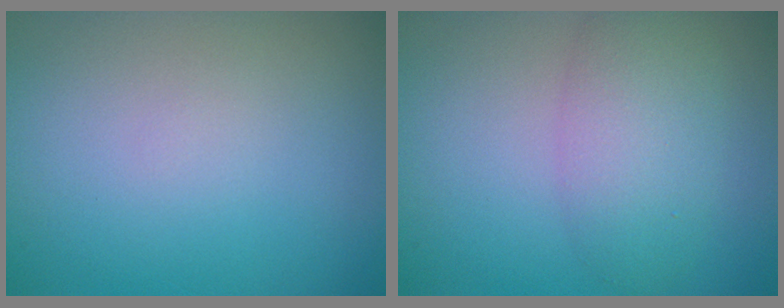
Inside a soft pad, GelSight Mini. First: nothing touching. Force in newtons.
{"total": 4.2, "press": 4.2, "slide": 0.2}